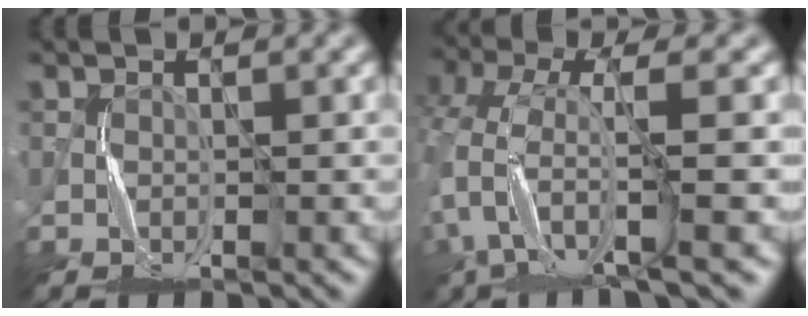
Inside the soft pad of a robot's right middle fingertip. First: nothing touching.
{"total": 6.4, "force": [-1.8, 2.1, 5.7], "torque": [-0.119, -0.010, -0.045]}